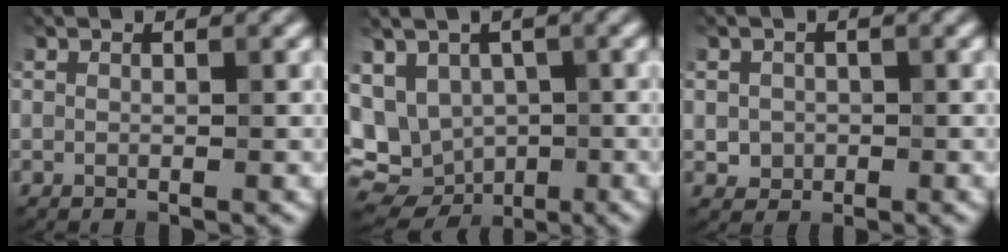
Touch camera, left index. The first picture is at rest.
{"total": 8.6, "force": [-1.5, 7.0, 4.7], "torque": [-0.080, -0.004, -0.012]}
{"total": 1.7, "force": [-0.2, 1.6, 0.5], "torque": [-0.001, -0.005, -0.003]}